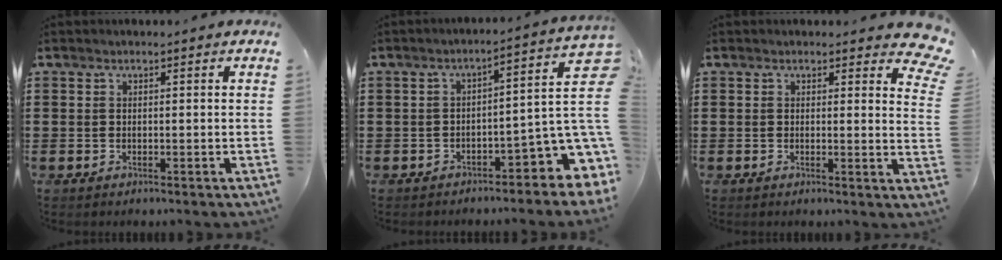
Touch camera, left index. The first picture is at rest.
{"total": 6.1, "force": [-2.4, 2.2, 5.2], "torque": [-0.071, -0.021, -0.044]}
{"total": 3.0, "force": [2.4, 0.8, 1.6], "torque": [-0.018, -0.012, 0.039]}